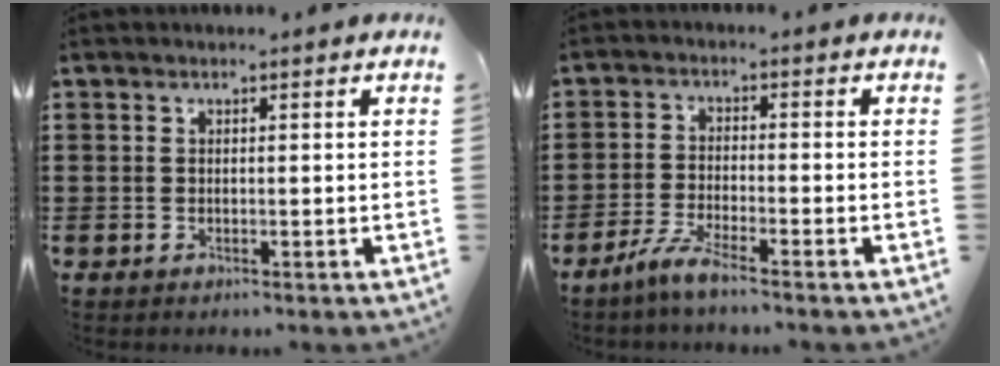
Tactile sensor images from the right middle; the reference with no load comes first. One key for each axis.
{"total": 4.3, "fx": -3.5, "fy": 0.1, "fz": 2.4, "tx": -0.061, "ty": -0.010, "tz": -0.070}